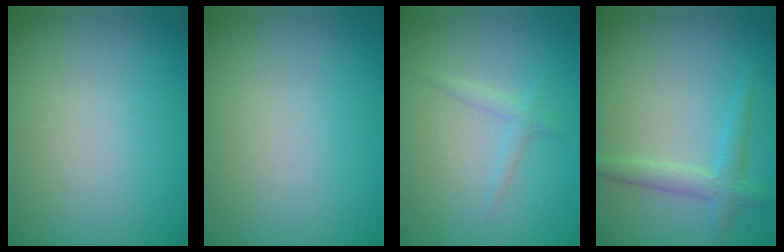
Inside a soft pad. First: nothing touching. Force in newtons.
{"total": 0.0}
{"total": 1.3, "press": 1.3, "slide": 0.1}
{"total": 2.3, "press": 2.3, "slide": 0.0}